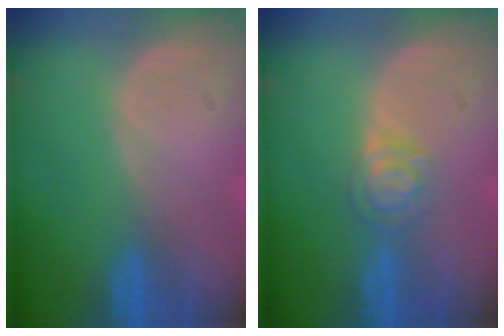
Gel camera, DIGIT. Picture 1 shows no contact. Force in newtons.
{"total": 3.9, "press": 3.6, "slide": 1.5}